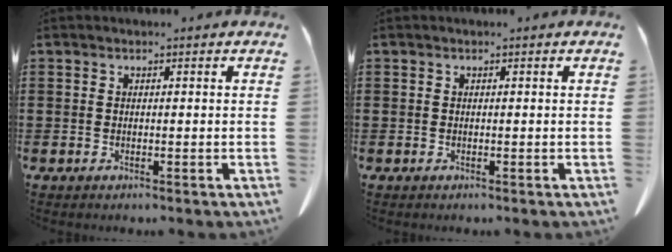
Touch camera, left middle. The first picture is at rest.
{"total": 0.0}